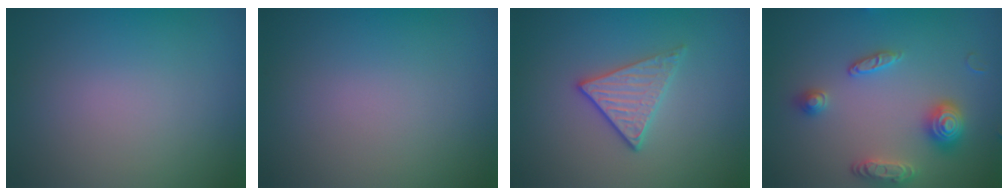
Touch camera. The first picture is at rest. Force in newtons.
{"total": 0.0}
{"total": 2.8, "press": 2.6, "slide": 1.1}
{"total": 3.4, "press": 3.4, "slide": 0.3}